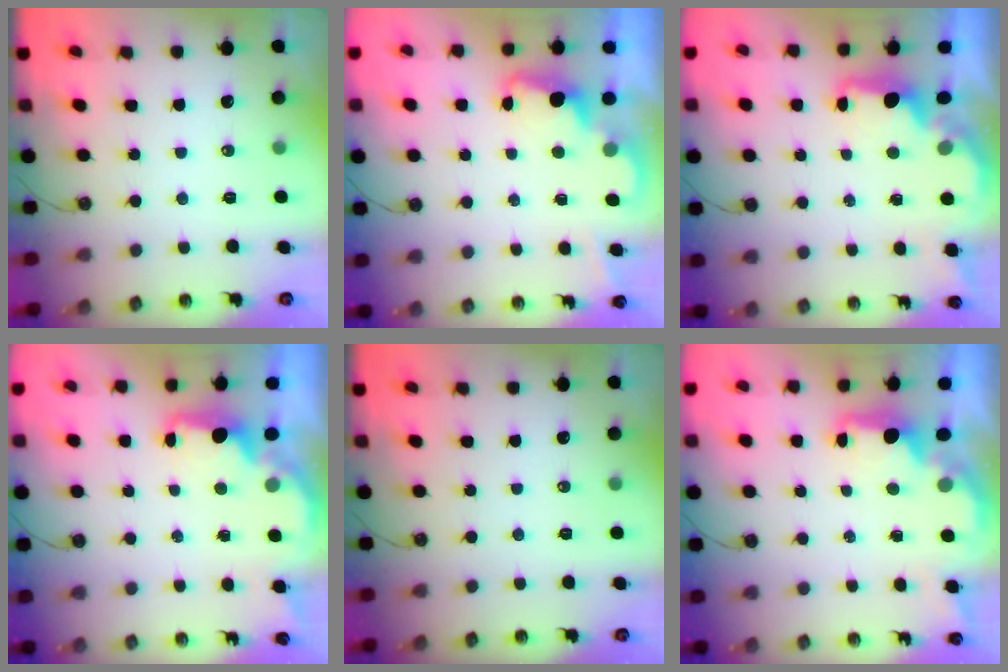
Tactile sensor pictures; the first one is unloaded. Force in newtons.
{"total": 2.4, "press": 2.3, "slide": 0.5}
{"total": 2.0, "press": 1.8, "slide": 0.8}
{"total": 2.5, "press": 2.3, "slide": 0.8}
{"total": 0.0}
{"total": 1.8, "press": 1.7, "slide": 0.5}